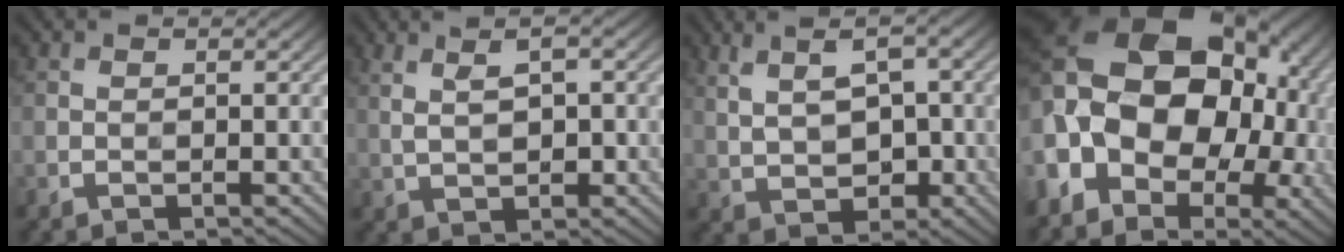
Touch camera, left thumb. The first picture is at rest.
{"total": 5.1, "force": [1.6, 2.4, 4.3], "torque": [-0.072, 0.006, 0.029]}
{"total": 7.6, "force": [1.6, 4.4, 6.0], "torque": [-0.107, 0.004, 0.035]}
{"total": 20.8, "force": [1.0, 15.5, 13.8], "torque": [-0.266, -0.015, 0.020]}